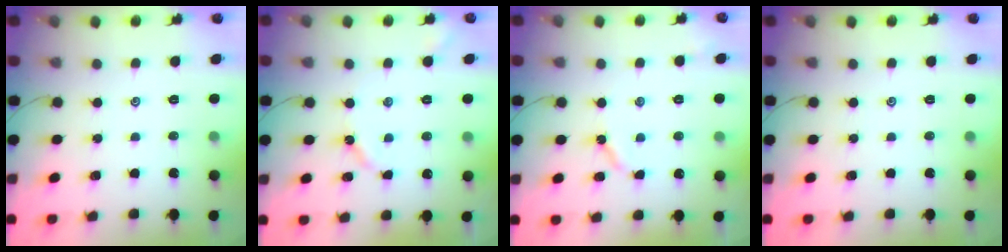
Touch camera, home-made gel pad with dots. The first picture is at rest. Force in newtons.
{"total": 3.3, "press": 3.3, "slide": 0.3}
{"total": 4.3, "press": 4.3, "slide": 0.3}
{"total": 0.0}